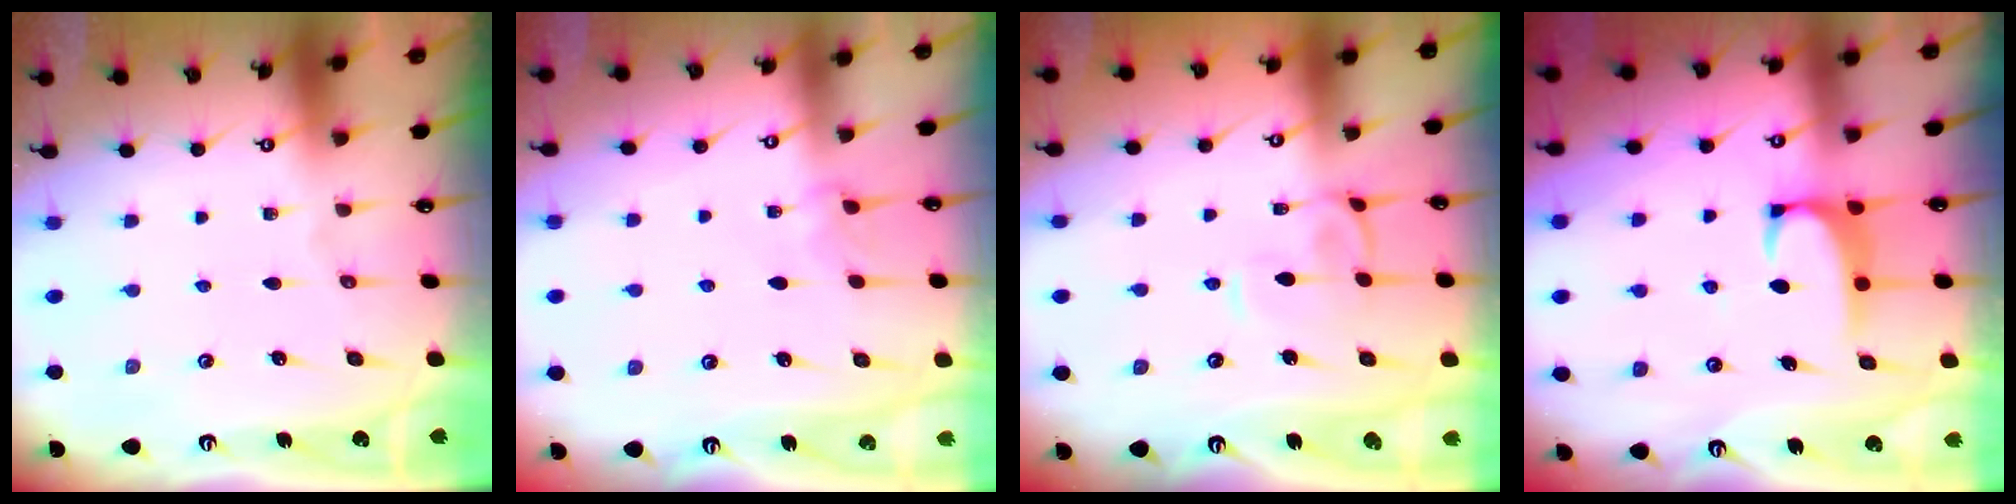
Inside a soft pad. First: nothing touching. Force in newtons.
{"total": 3.0, "press": 2.9, "slide": 0.5}
{"total": 0.9, "press": 0.6, "slide": 0.7}
{"total": 1.8, "press": 1.8, "slide": 0.4}